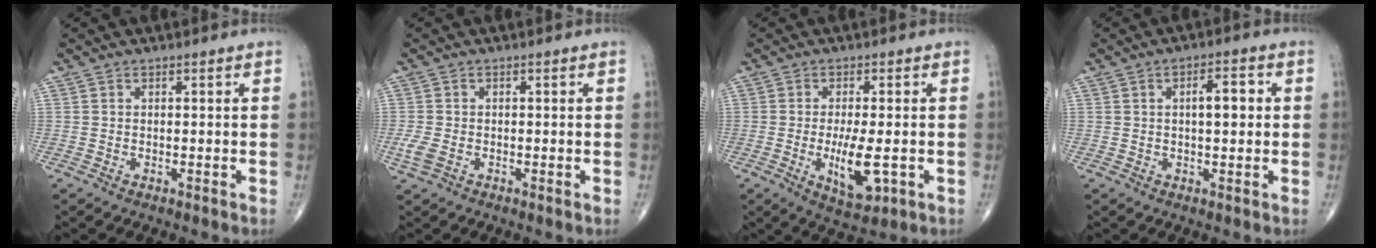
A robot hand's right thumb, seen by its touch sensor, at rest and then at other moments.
{"total": 2.8, "force": [-0.9, 1.7, 2.1], "torque": [-0.057, -0.002, -0.020]}
{"total": 8.2, "force": [-1.7, 2.9, 7.5], "torque": [-0.127, -0.017, -0.021]}
{"total": 5.2, "force": [0.8, 2.1, 4.7], "torque": [-0.063, 0.007, 0.009]}